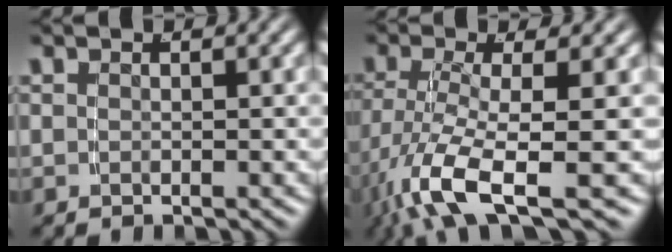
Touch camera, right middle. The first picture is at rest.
{"total": 7.0, "force": [-3.5, 2.2, 5.7], "torque": [-0.122, -0.038, -0.037]}